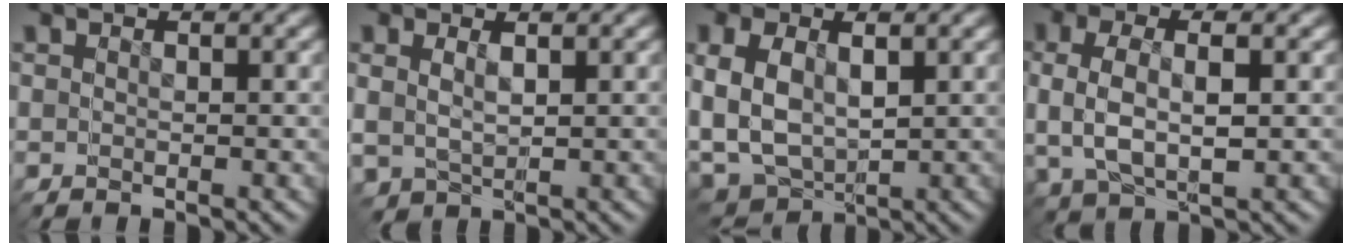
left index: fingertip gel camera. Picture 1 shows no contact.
{"total": 1.3, "force": [0.0, 0.7, 1.1], "torque": [-0.008, -0.005, 0.010]}
{"total": 7.4, "force": [-0.1, 6.8, 3.0], "torque": [-0.074, -0.018, 0.002]}
{"total": 2.5, "force": [0.6, -1.2, -2.0], "torque": [0.017, 0.015, 0.005]}